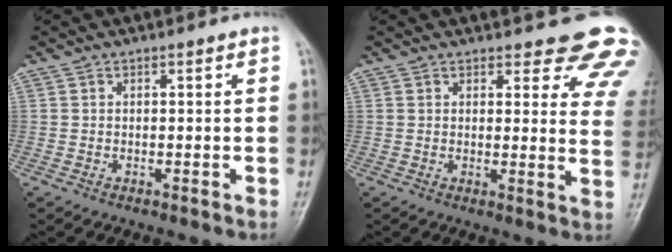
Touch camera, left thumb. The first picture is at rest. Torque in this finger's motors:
{"motor_torque": [2.56, 2.45, 1.38, -1.39, 0.12]}